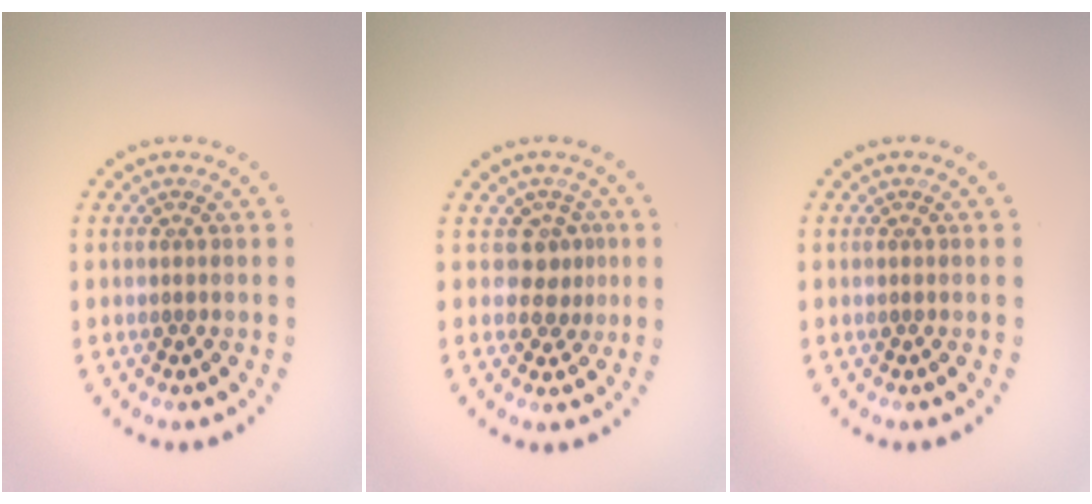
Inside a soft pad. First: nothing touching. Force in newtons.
{"total": 2.3, "press": 1.5, "slide": 1.7}
{"total": 0.0}